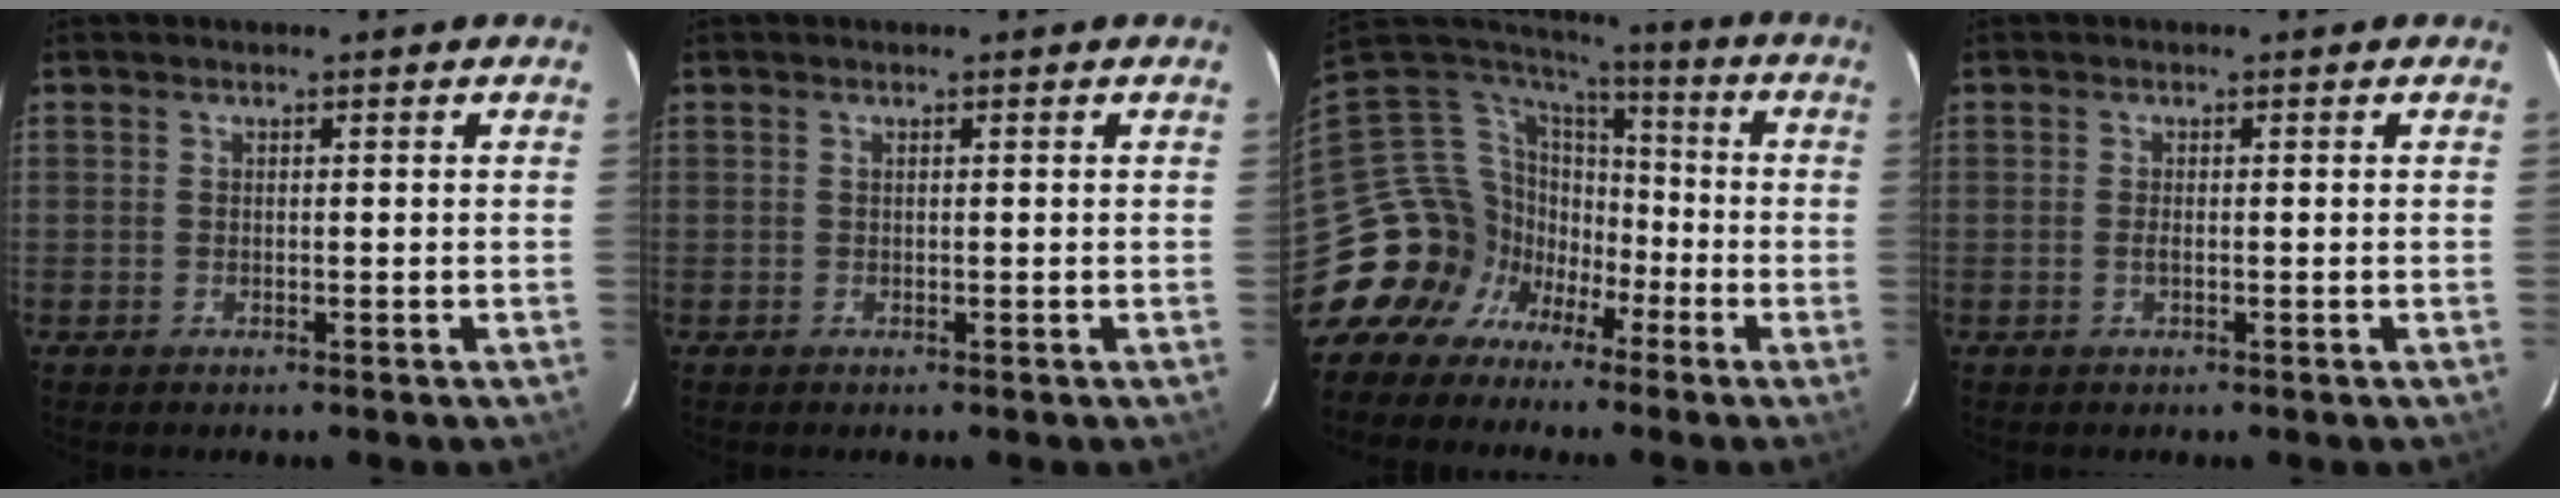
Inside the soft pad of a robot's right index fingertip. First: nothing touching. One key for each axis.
{"total": 0.0}
{"total": 15.3, "fx": -7.6, "fy": 12.8, "fz": 3.7, "tx": -0.097, "ty": 0.039, "tz": -0.140}
{"total": 0.8, "fx": -0.2, "fy": 0.1, "fz": 0.7, "tx": -0.013, "ty": -0.002, "tz": -0.004}